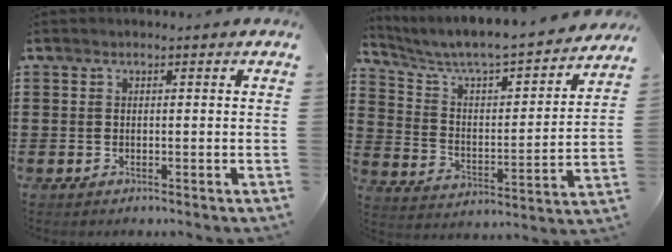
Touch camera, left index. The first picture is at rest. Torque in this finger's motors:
{"motor_torque": [1.09, 1.05, 0.57, 0.20]}